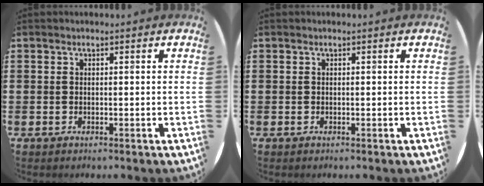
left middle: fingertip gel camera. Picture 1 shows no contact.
{"total": 0.0}